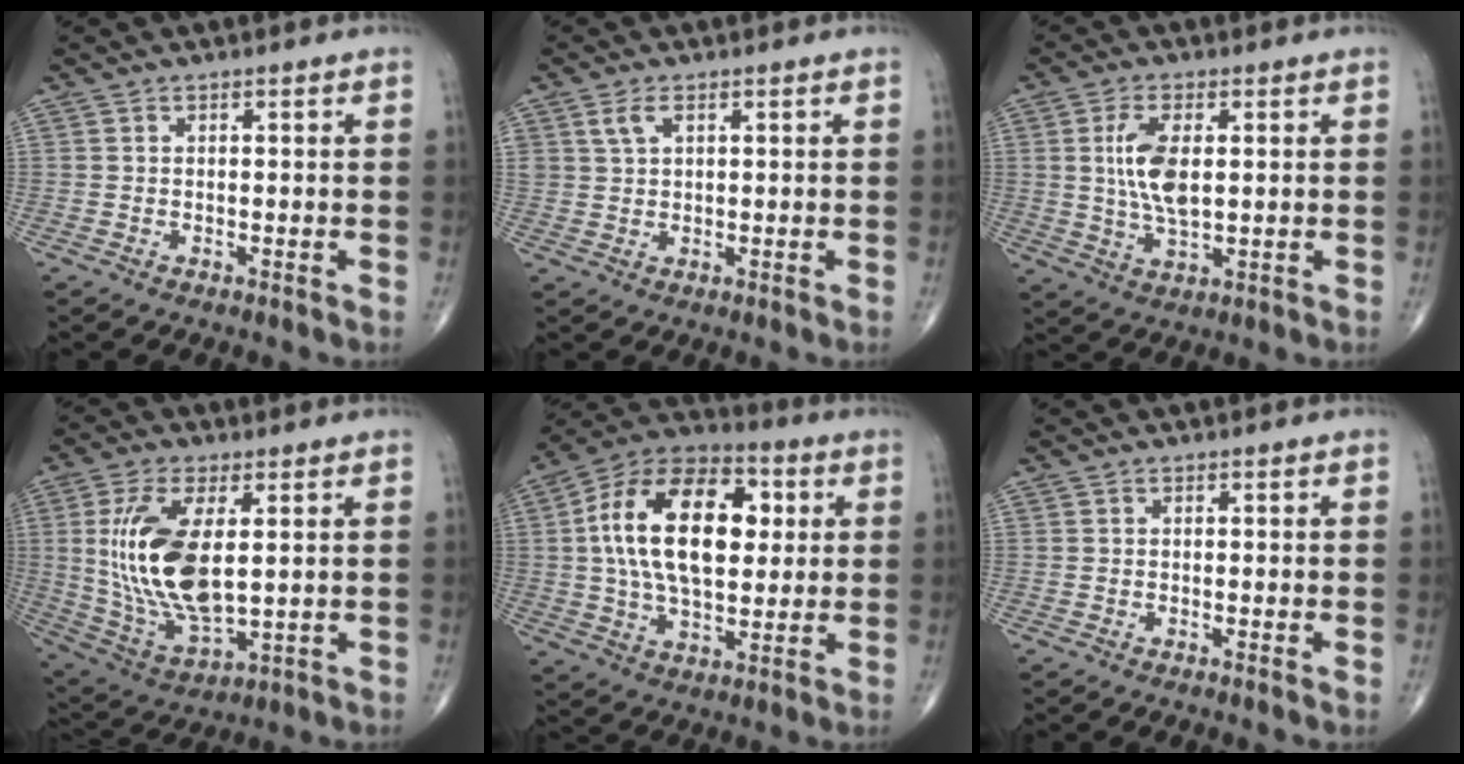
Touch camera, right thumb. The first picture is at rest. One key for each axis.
{"total": 2.9, "fx": 1.4, "fy": 1.7, "fz": 1.9, "tx": -0.037, "ty": 0.000, "tz": 0.034}
{"total": 8.6, "fx": 1.4, "fy": 4.0, "fz": 7.5, "tx": -0.150, "ty": -0.008, "tz": 0.029}
{"total": 17.4, "fx": 2.4, "fy": 8.0, "fz": 15.2, "tx": -0.308, "ty": -0.019, "tz": 0.058}
{"total": 22.1, "fx": 3.6, "fy": 12.7, "fz": 17.8, "tx": -0.287, "ty": 0.012, "tz": 0.053}
{"total": 0.7, "fx": -0.2, "fy": 0.0, "fz": 0.6, "tx": -0.016, "ty": -0.002, "tz": -0.005}